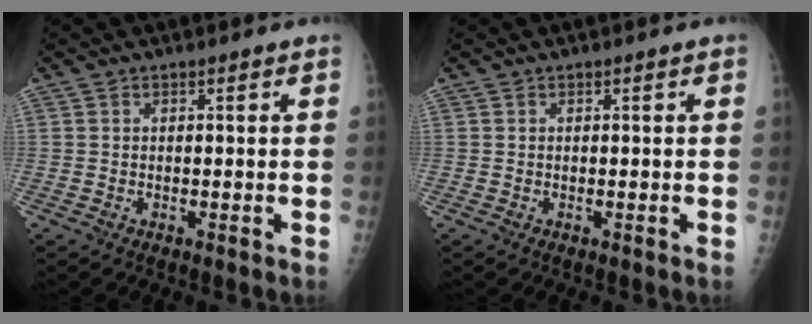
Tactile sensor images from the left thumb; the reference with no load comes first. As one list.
[{"total": 0.0}]